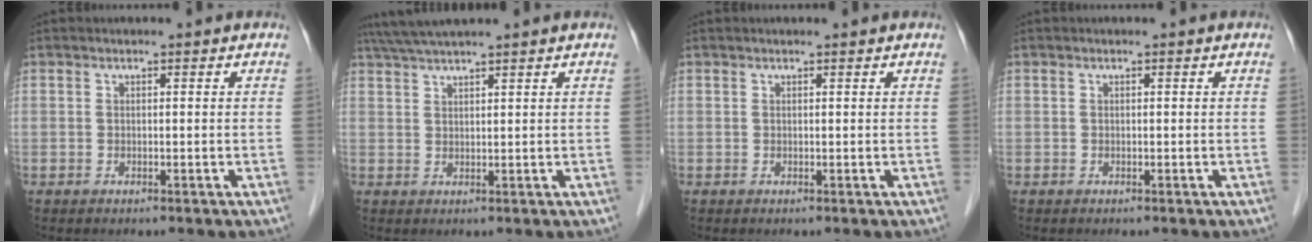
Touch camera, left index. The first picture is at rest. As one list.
[{"total": 5.3, "force": [4.6, -0.8, 2.6], "torque": [-0.051, 0.029, 0.088]}, {"total": 0.9, "force": [0.8, 0.0, 0.4], "torque": [-0.007, 0.007, 0.012]}, {"total": 0.0}]